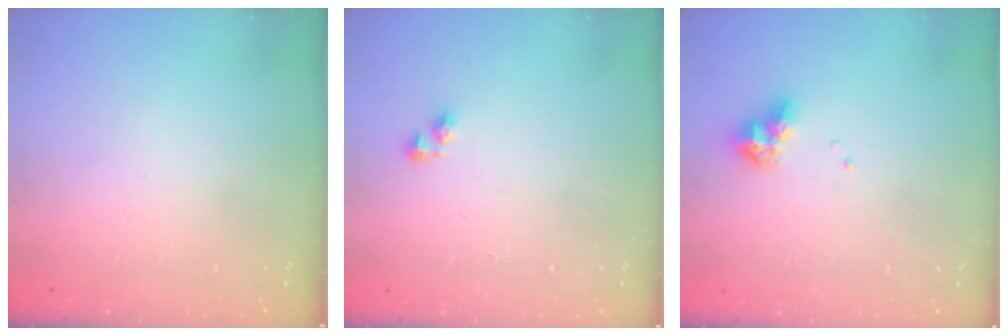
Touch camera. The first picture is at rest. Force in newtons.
{"total": 3.2, "press": 3.2, "slide": 0.5}
{"total": 9.0, "press": 8.9, "slide": 1.0}